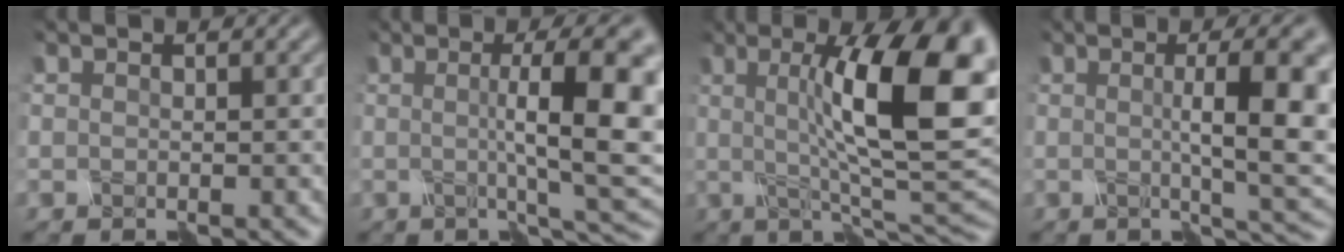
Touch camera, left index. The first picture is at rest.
{"total": 9.6, "force": [-0.1, 1.9, 9.5], "torque": [-0.116, 0.006, -0.003]}
{"total": 11.6, "force": [0.8, 1.9, 11.4], "torque": [-0.151, 0.013, 0.012]}
{"total": 8.2, "force": [-0.2, 1.7, 8.0], "torque": [-0.097, 0.005, -0.002]}